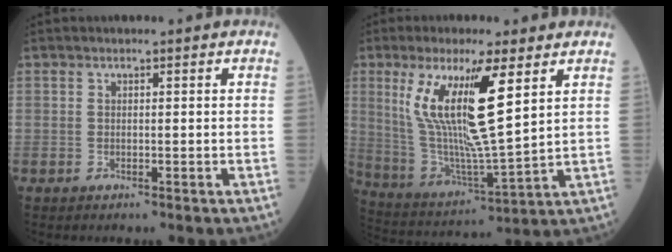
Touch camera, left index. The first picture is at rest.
{"total": 15.5, "force": [6.0, 1.8, 14.2], "torque": [-0.292, -0.008, 0.117]}